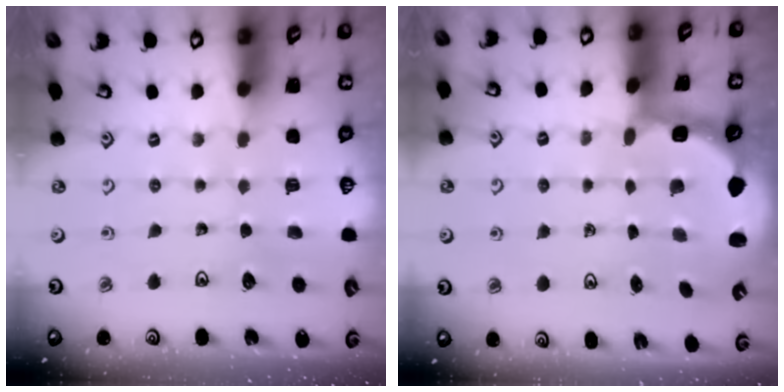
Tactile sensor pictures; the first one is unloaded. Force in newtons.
{"total": 2.8, "press": 2.3, "slide": 1.7}